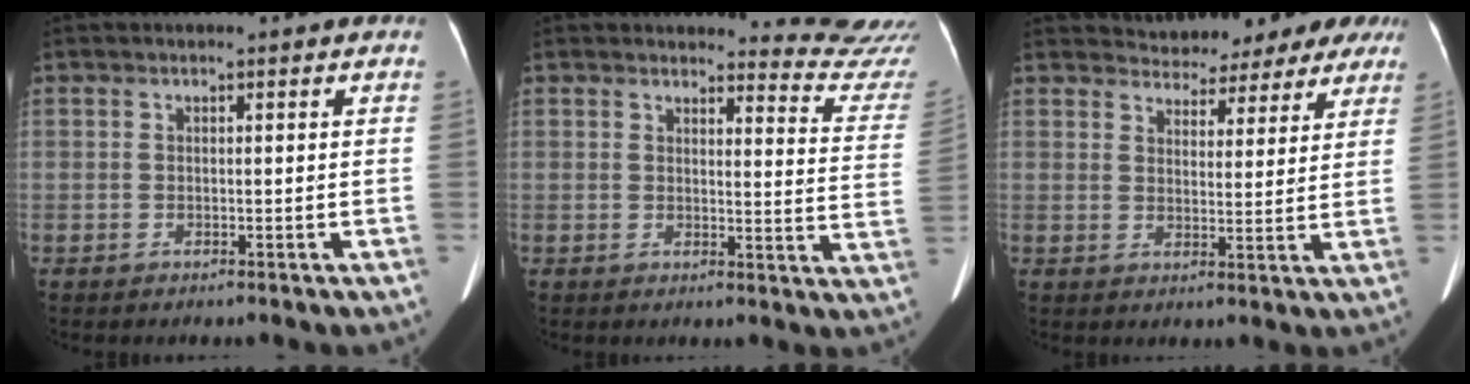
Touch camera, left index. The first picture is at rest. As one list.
[{"total": 11.3, "force": [11.3, -0.9, -0.3], "torque": [0.023, -0.144, 0.092]}, {"total": 13.7, "force": [12.4, 4.8, 3.2], "torque": [-0.024, -0.006, 0.136]}]